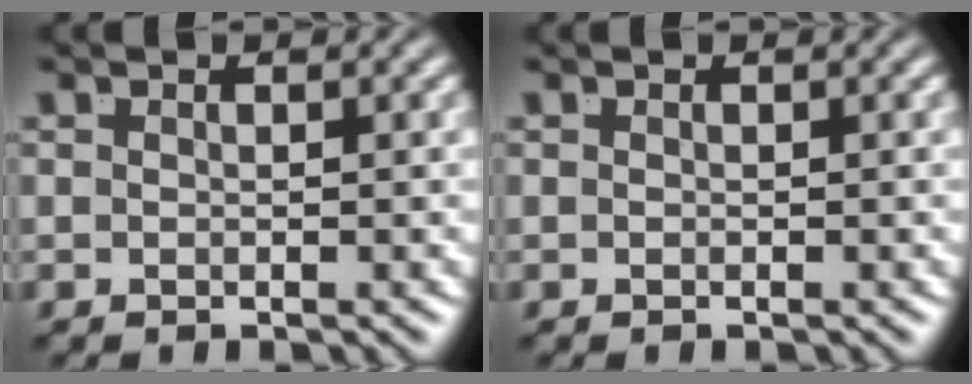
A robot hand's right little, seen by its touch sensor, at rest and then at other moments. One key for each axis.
{"total": 0.0}